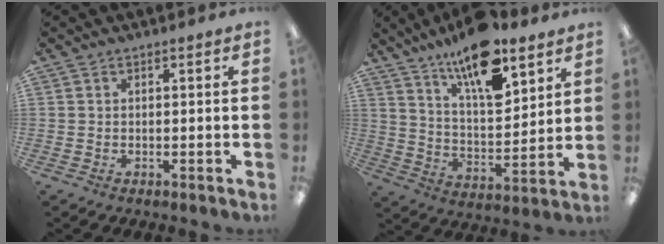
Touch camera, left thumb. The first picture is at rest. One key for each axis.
{"total": 16.7, "fx": 12.1, "fy": 5.6, "fz": 10.1, "tx": -0.167, "ty": -0.069, "tz": 0.202}